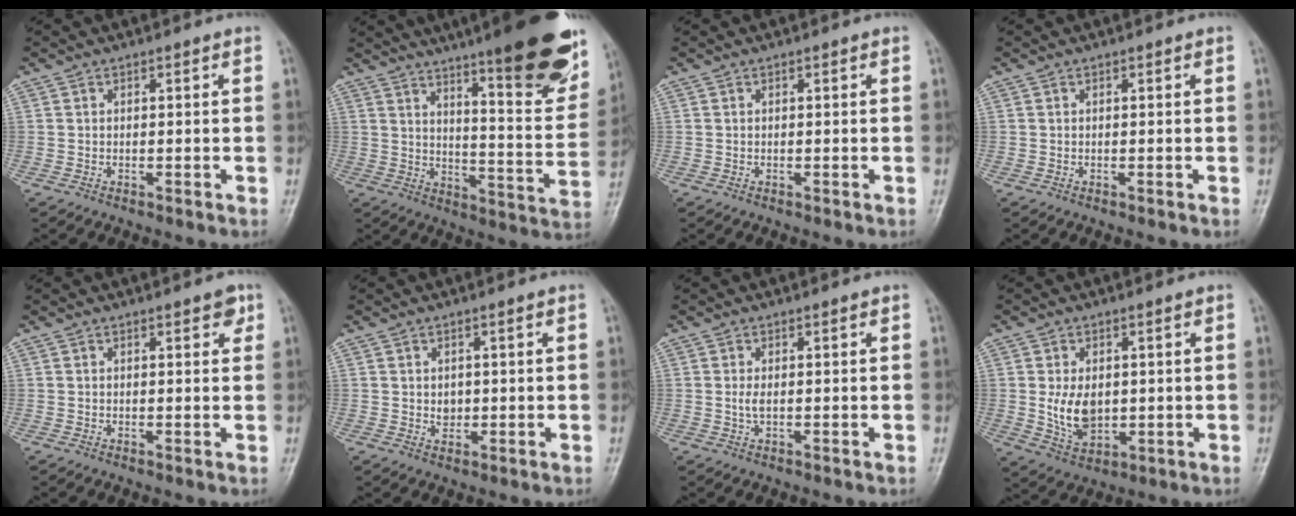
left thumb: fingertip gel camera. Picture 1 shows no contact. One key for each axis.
{"total": 24.4, "fx": 16.5, "fy": 4.3, "fz": 17.5, "tx": -0.216, "ty": -0.080, "tz": 0.229}
{"total": 0.0}
{"total": 0.0}
{"total": 2.5, "fx": 1.5, "fy": 1.1, "fz": 1.8, "tx": -0.012, "ty": -0.004, "tz": 0.015}
{"total": 1.8, "fx": 0.3, "fy": 1.4, "fz": 1.1, "tx": -0.009, "ty": -0.003, "tz": 0.008}
{"total": 1.7, "fx": 0.3, "fy": 0.6, "fz": 1.5, "tx": -0.035, "ty": 0.005, "tz": 0.011}
{"total": 7.2, "fx": 0.5, "fy": 4.7, "fz": 5.4, "tx": -0.084, "ty": -0.013, "tz": 0.022}